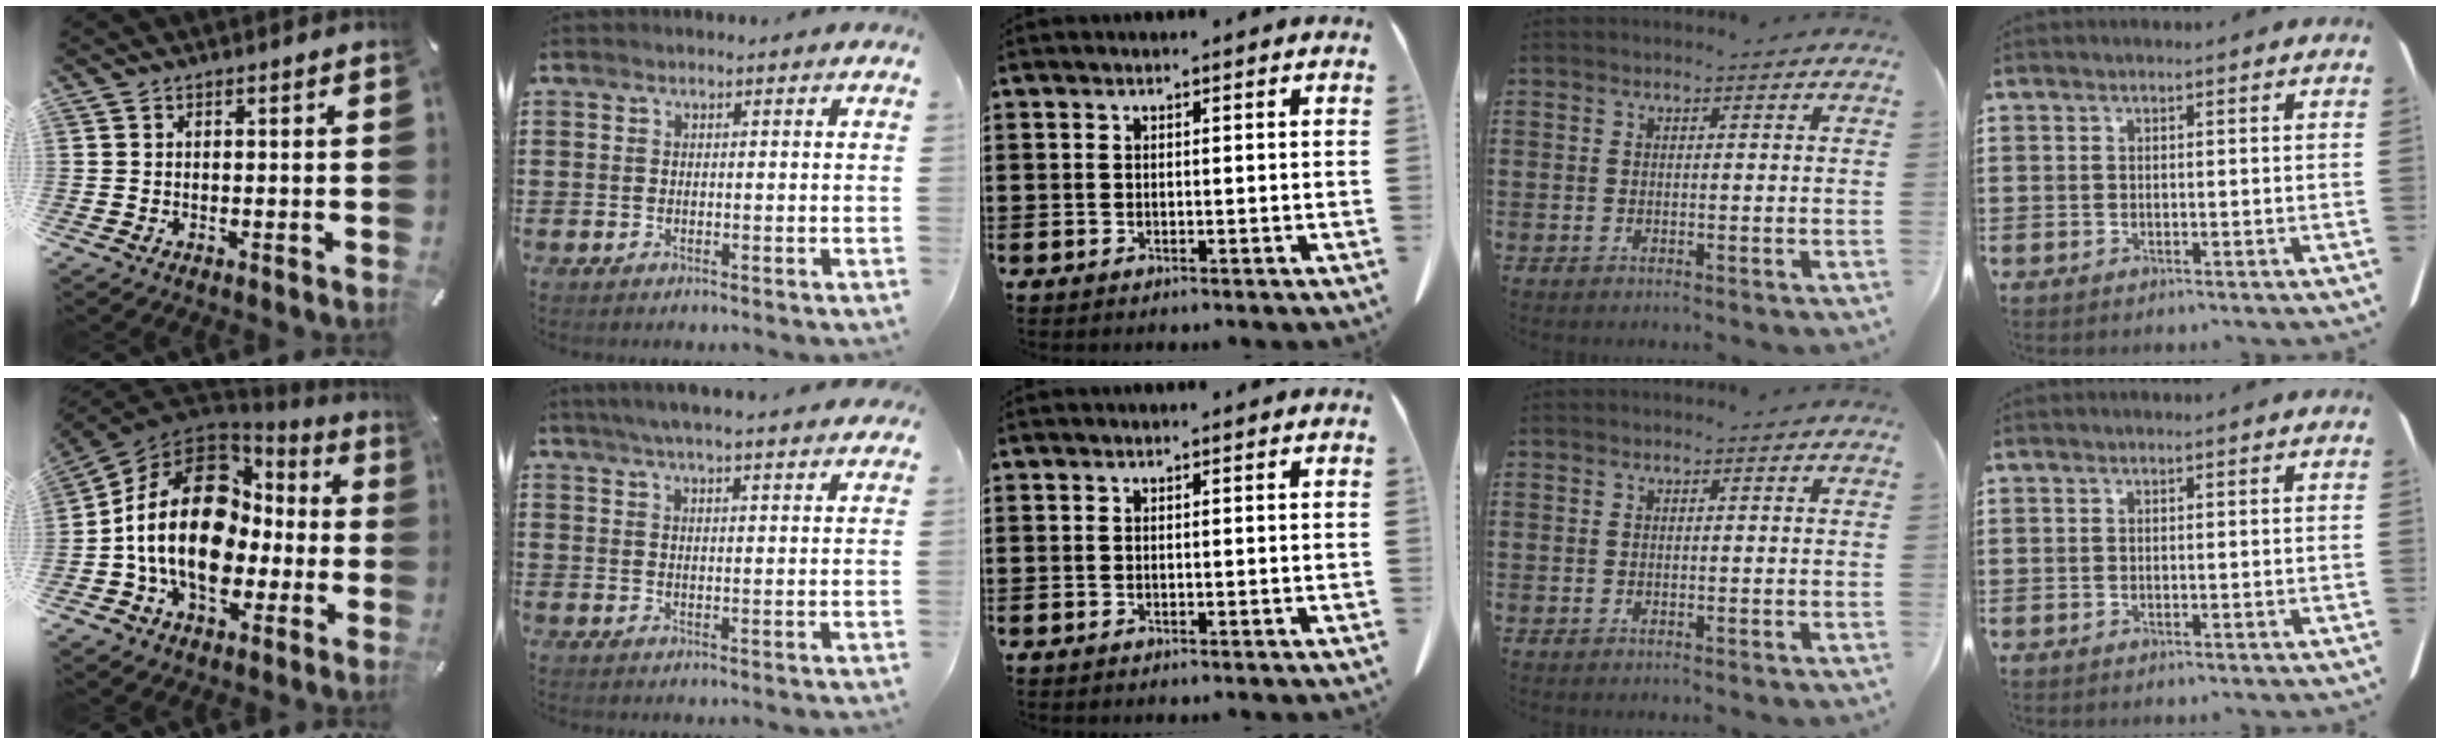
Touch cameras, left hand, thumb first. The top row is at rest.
{"thumb": {"total": 22.1, "force": [-0.6, 16.0, 15.2], "torque": [-0.298, 0.008, -0.009]}, "index": {"total": 4.9, "force": [4.5, -0.2, 1.9], "torque": [-0.049, -0.014, 0.080]}}